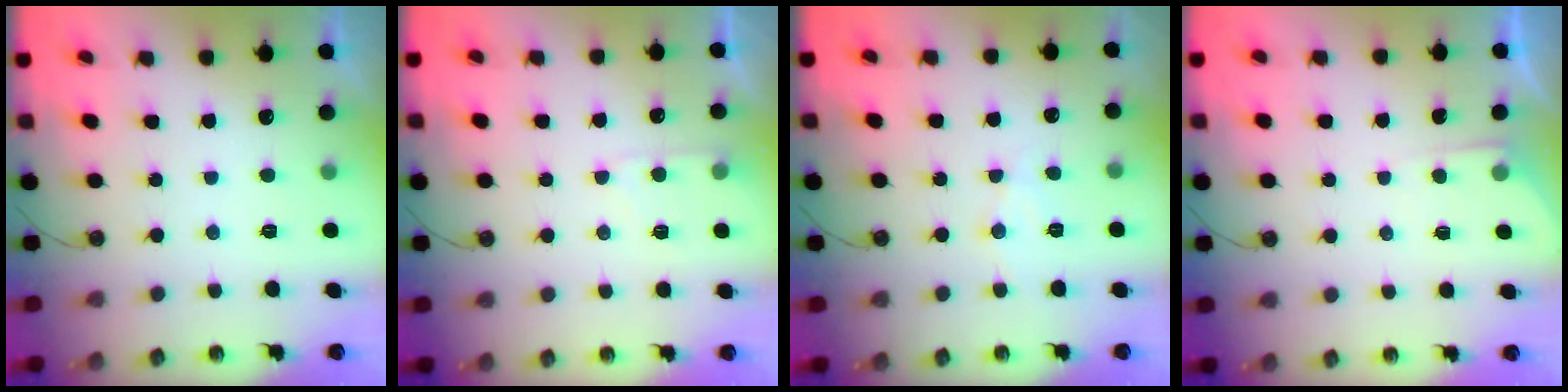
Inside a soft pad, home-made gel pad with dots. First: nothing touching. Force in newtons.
{"total": 5.4, "press": 5.3, "slide": 0.7}
{"total": 6.4, "press": 6.4, "slide": 0.5}
{"total": 2.7, "press": 2.7, "slide": 0.4}